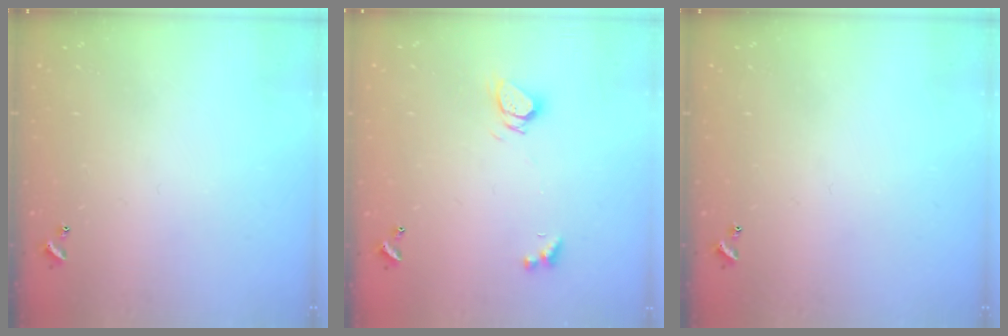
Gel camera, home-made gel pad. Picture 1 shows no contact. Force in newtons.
{"total": 3.0, "press": 2.9, "slide": 0.3}
{"total": 0.0}